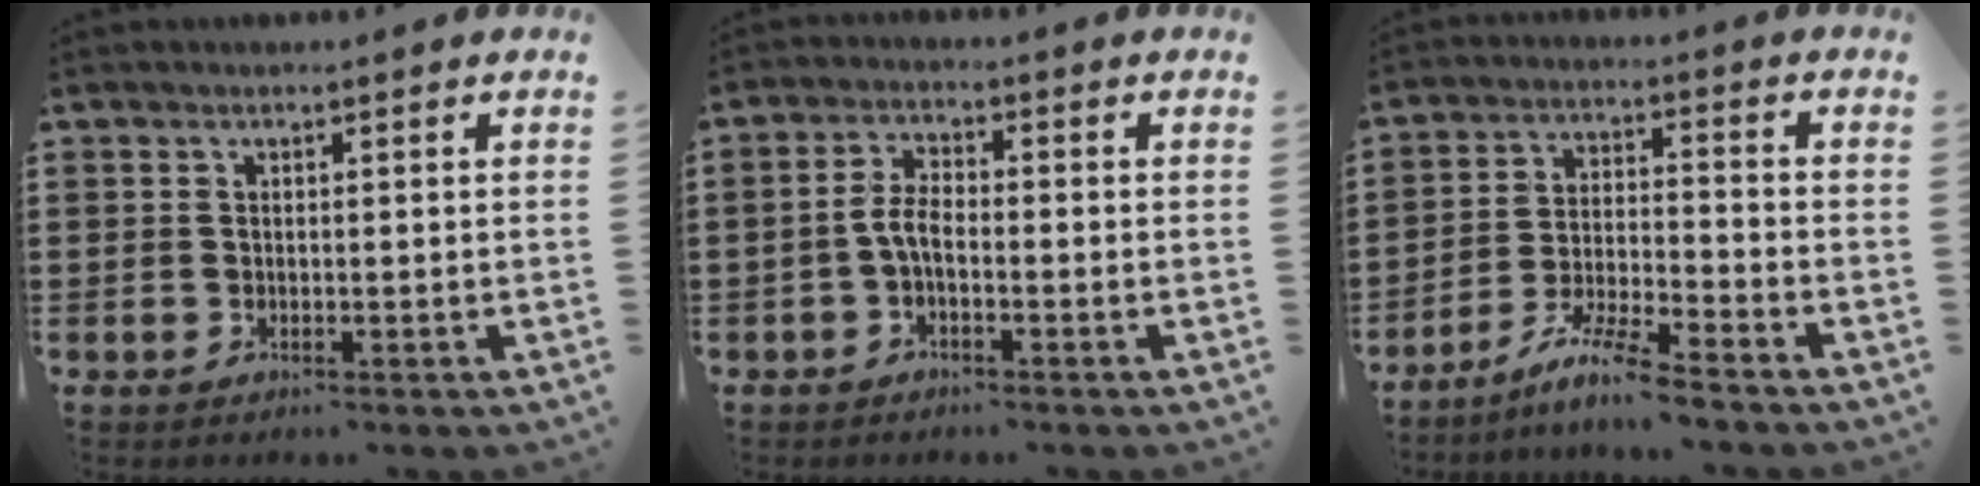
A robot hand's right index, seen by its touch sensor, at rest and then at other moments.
{"total": 3.6, "force": [-1.2, 1.4, 3.0], "torque": [-0.077, 0.000, -0.031]}
{"total": 7.5, "force": [-6.5, -0.6, 3.6], "torque": [-0.079, -0.012, -0.127]}